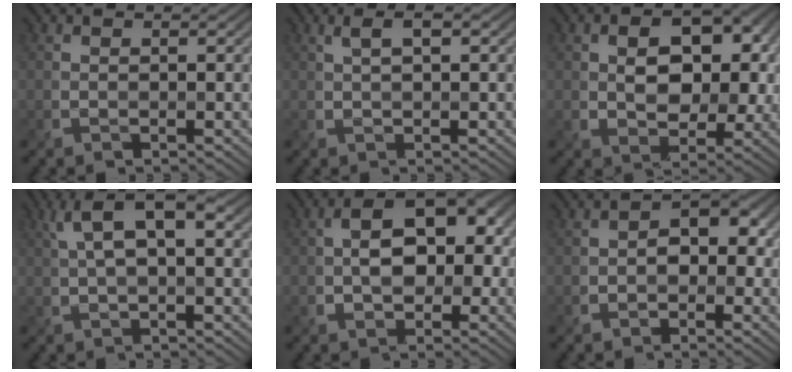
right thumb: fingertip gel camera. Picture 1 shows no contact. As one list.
[{"total": 2.5, "force": [0.9, 0.5, 2.2], "torque": [-0.043, 0.004, 0.017]}, {"total": 8.0, "force": [0.9, 5.4, 5.9], "torque": [-0.087, 0.000, 0.012]}, {"total": 6.8, "force": [2.0, 2.6, 6.0], "torque": [-0.125, 0.017, 0.031]}, {"total": 8.2, "force": [-0.2, 5.4, 6.2], "torque": [-0.078, 0.010, -0.010]}, {"total": 3.6, "force": [-1.0, 2.7, 2.1], "torque": [-0.017, 0.004, -0.026]}]